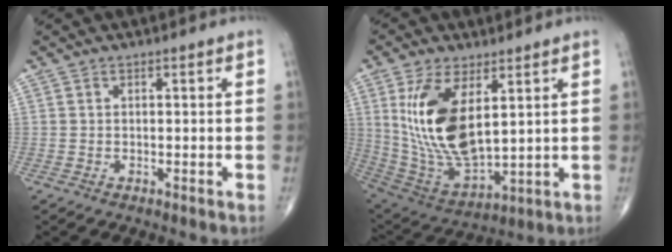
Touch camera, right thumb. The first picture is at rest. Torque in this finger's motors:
{"motor_torque": [-0.58, 1.80, 1.87, 0.90, 0.48]}